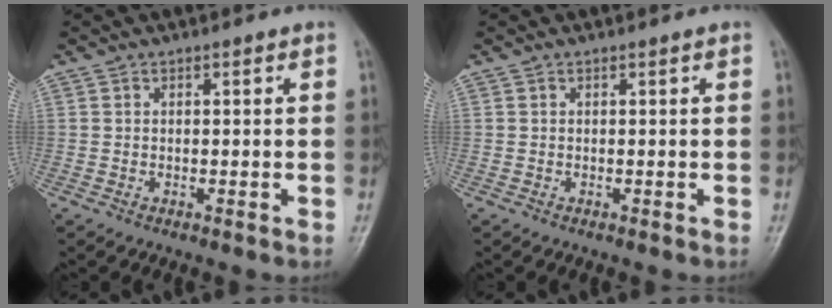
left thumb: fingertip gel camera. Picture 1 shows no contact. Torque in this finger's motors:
{"motor_torque": [-0.01, 0.02, -0.01, -0.08, 0.00]}